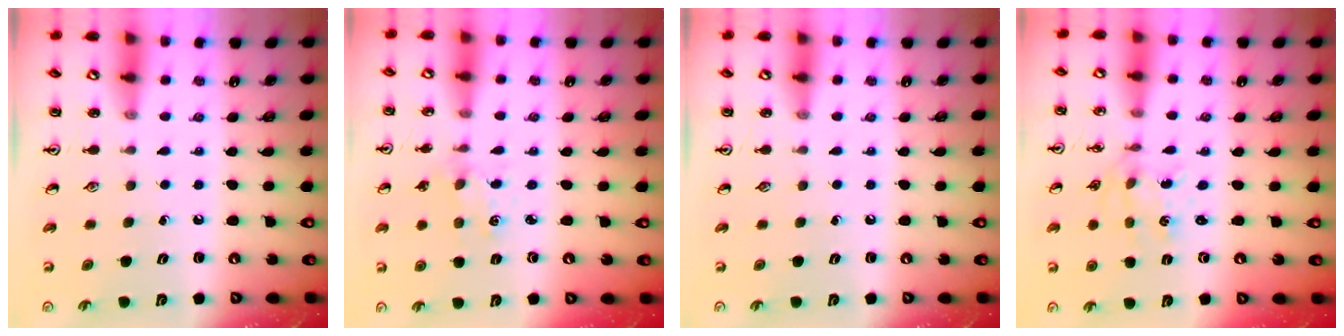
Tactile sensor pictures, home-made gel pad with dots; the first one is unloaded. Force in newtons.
{"total": 1.0, "press": 1.0, "slide": 0.2}
{"total": 0.0}
{"total": 1.2, "press": 1.2, "slide": 0.2}